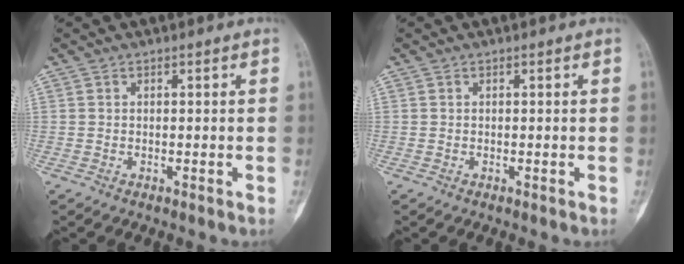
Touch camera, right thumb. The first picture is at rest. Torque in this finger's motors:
{"motor_torque": [0.00, 0.00, 0.04, 0.04, 0.03]}